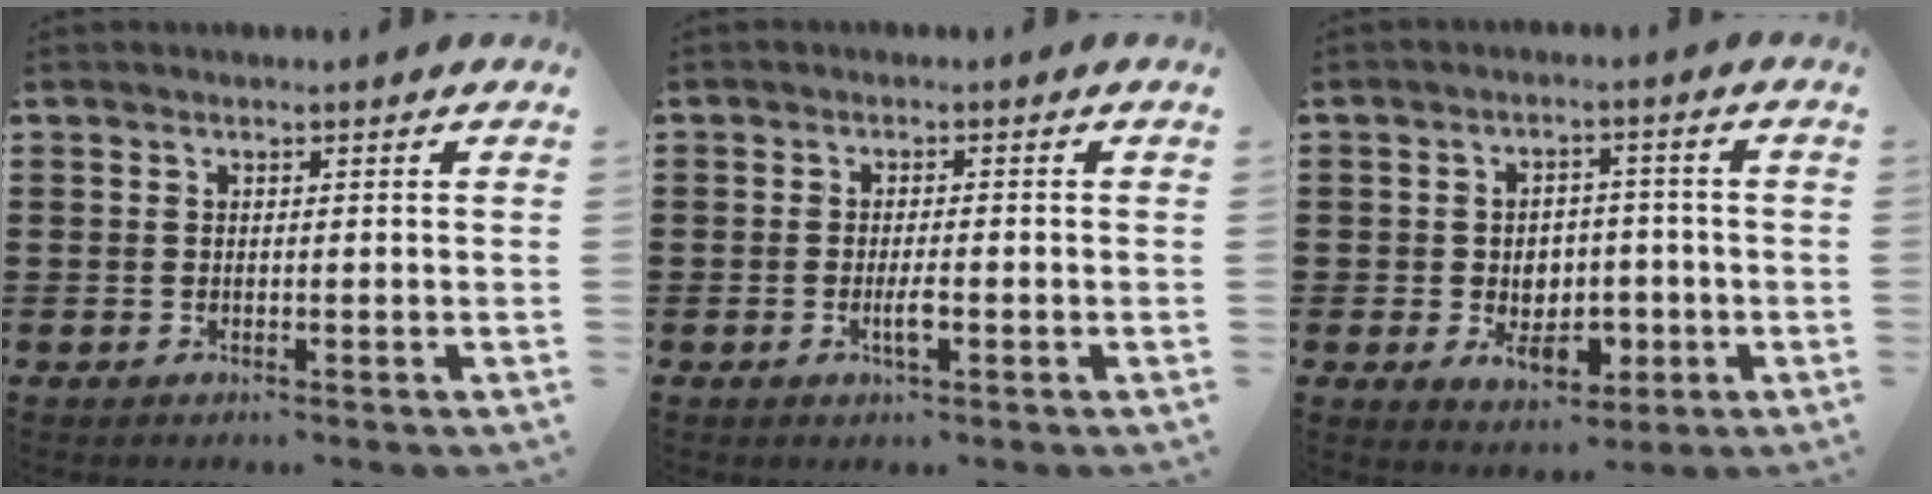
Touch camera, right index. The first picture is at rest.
{"total": 2.8, "force": [-1.0, 0.6, 2.5], "torque": [-0.051, -0.001, -0.019]}
{"total": 5.7, "force": [-1.6, 4.4, 3.3], "torque": [-0.039, 0.004, -0.031]}